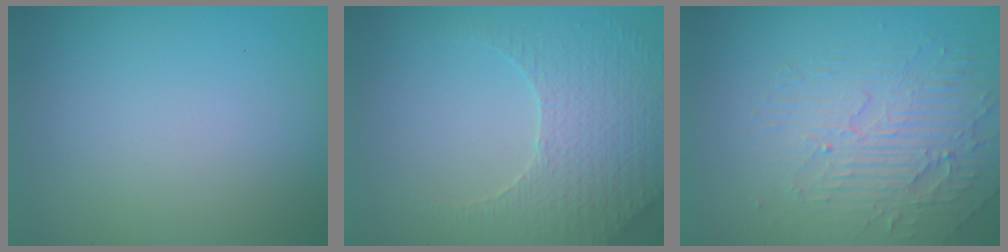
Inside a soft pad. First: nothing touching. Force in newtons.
{"total": 3.7, "press": 3.5, "slide": 1.2}
{"total": 4.1, "press": 3.7, "slide": 1.8}